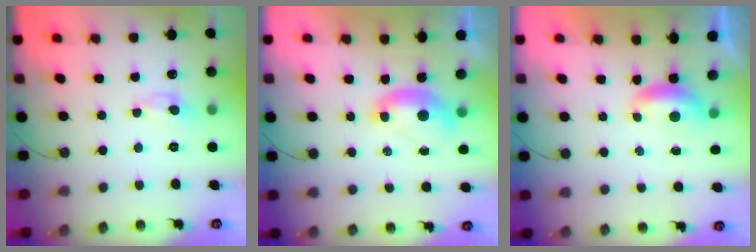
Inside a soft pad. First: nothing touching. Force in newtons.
{"total": 1.6, "press": 1.5, "slide": 0.6}
{"total": 0.9, "press": 0.8, "slide": 0.5}